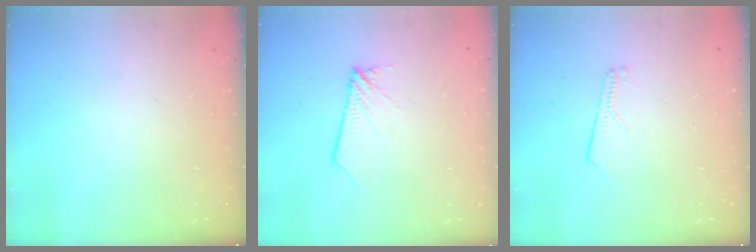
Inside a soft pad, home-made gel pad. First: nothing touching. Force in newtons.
{"total": 2.2, "press": 2.2, "slide": 0.3}
{"total": 2.6, "press": 2.6, "slide": 0.3}